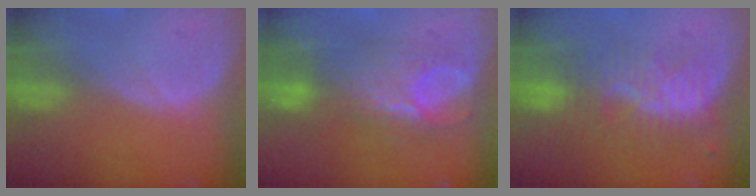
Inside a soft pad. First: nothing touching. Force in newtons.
{"total": 7.7, "press": 7.4, "slide": 2.2}
{"total": 8.1, "press": 7.2, "slide": 3.8}